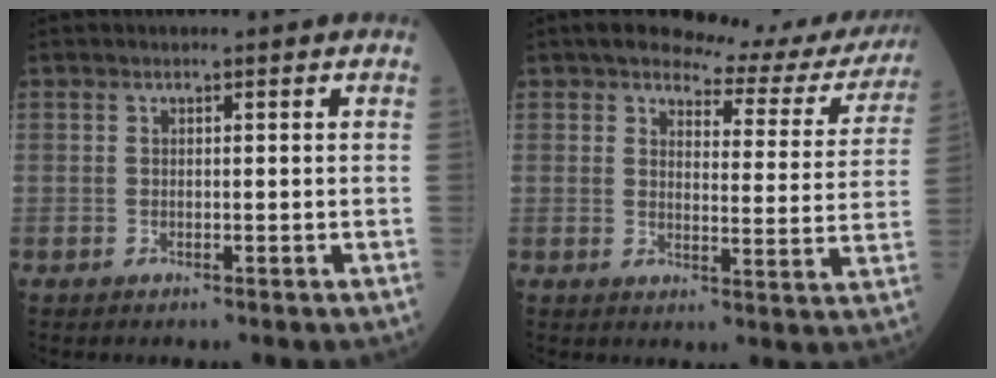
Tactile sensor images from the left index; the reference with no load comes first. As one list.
[{"total": 13.5, "force": [12.5, 3.4, 3.6], "torque": [-0.027, -0.023, 0.131]}]